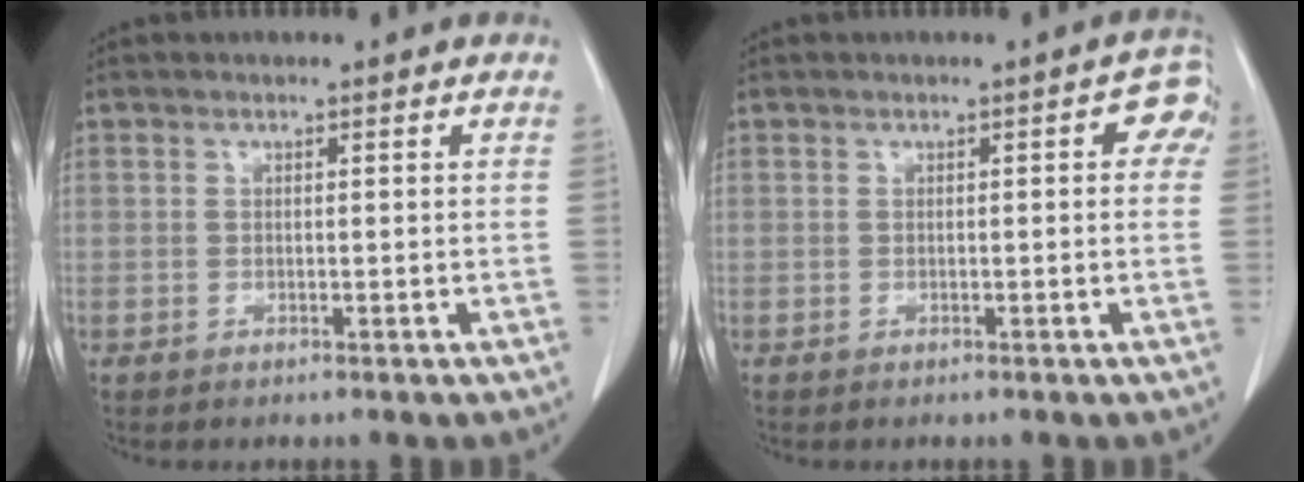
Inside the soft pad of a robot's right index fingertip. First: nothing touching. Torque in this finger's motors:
{"motor_torque": [0.24, 0.16, 0.04, 0.01]}